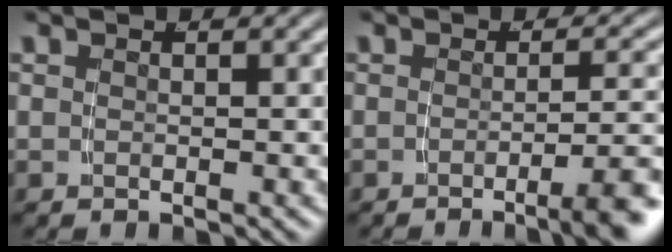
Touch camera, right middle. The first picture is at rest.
{"total": 4.5, "force": [-2.6, 0.2, 3.6], "torque": [-0.039, 0.002, -0.044]}